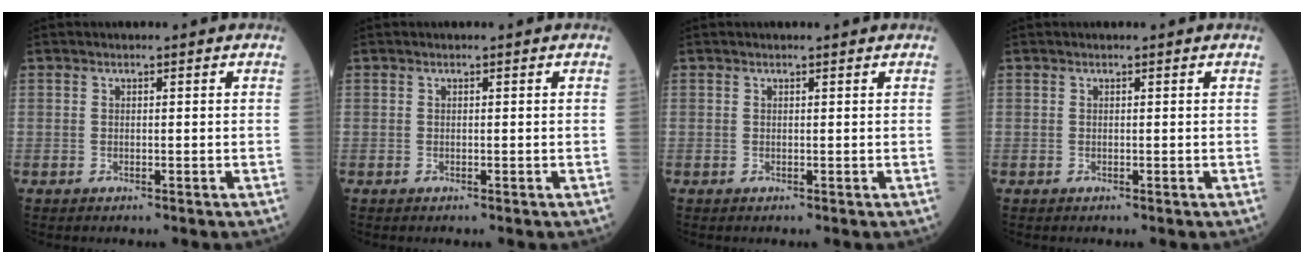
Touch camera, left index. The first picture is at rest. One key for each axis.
{"total": 0.0}
{"total": 0.9, "fx": 0.8, "fy": 0.0, "fz": 0.3, "tx": -0.008, "ty": 0.003, "tz": 0.010}
{"total": 0.0}